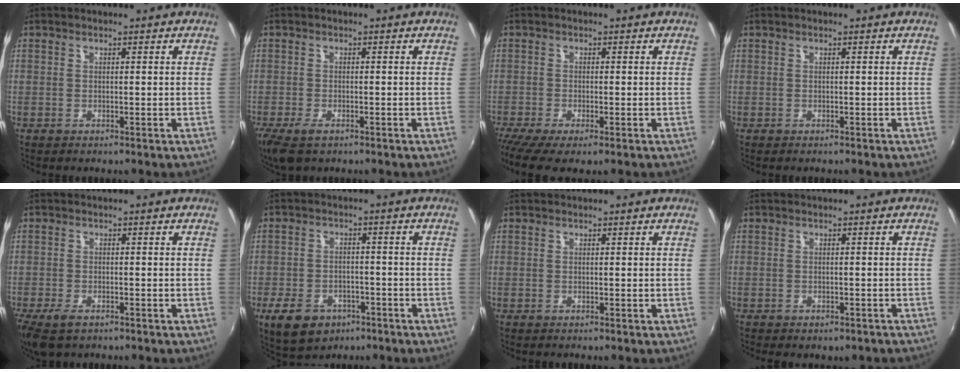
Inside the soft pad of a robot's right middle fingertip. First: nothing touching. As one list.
[{"total": 5.4, "force": [-3.5, 2.1, 3.5], "torque": [-0.083, -0.022, -0.063]}, {"total": 5.3, "force": [-4.0, 0.9, 3.5], "torque": [-0.080, -0.029, -0.069]}, {"total": 0.0}, {"total": 5.9, "force": [-4.0, 2.5, 3.6], "torque": [-0.089, -0.024, -0.071]}, {"total": 10.4, "force": [-5.8, 6.9, 5.1], "torque": [-0.129, -0.009, -0.085]}, {"total": 0.0}, {"total": 3.6, "force": [-2.6, 1.8, 1.6], "torque": [-0.032, -0.017, -0.030]}]